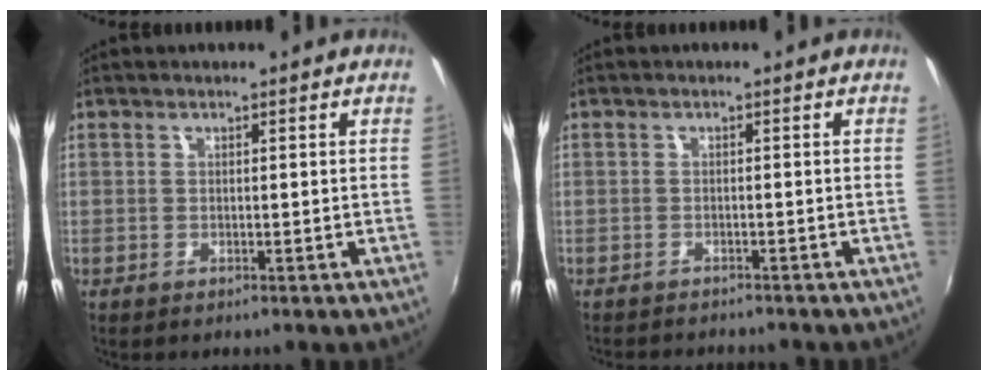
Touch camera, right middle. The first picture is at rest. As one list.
[{"total": 4.5, "force": [-4.2, 0.8, 1.3], "torque": [-0.036, -0.013, -0.064]}]